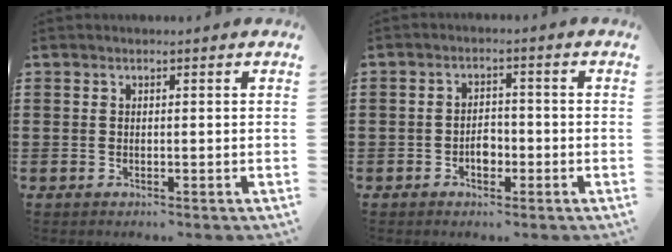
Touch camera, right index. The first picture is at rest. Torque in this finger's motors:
{"motor_torque": [2.14, 0.00, 0.11, 0.02]}